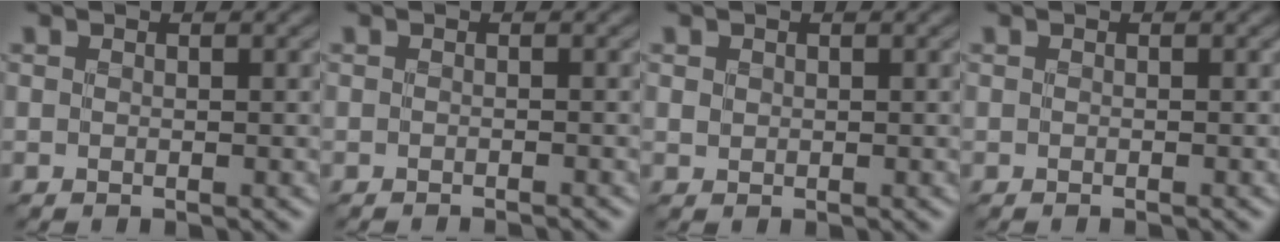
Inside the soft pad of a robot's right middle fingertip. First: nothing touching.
{"total": 1.2, "force": [-1.1, 0.2, 0.5], "torque": [0.005, -0.001, -0.016]}
{"total": 0.6, "force": [0.3, 0.6, 0.2], "torque": [-0.002, -0.003, 0.007]}
{"total": 0.6, "force": [-0.5, 0.1, 0.3], "torque": [0.001, 0.001, -0.008]}